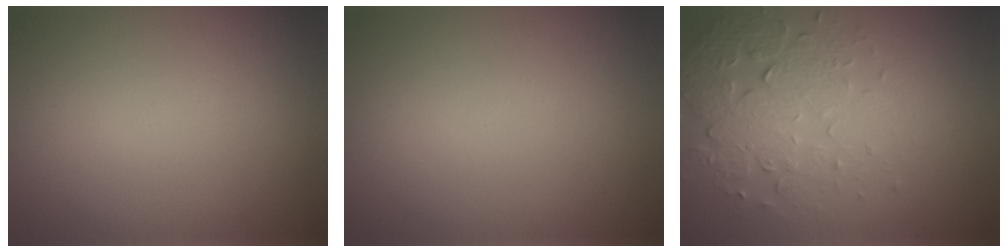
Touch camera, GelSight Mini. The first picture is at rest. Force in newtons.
{"total": 0.0}
{"total": 5.3, "press": 3.5, "slide": 3.9}